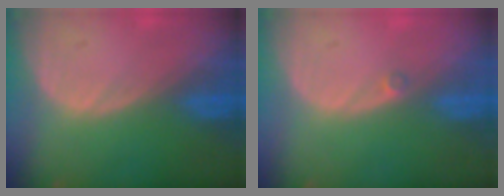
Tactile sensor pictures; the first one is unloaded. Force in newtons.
{"total": 0.8, "press": 0.6, "slide": 0.4}